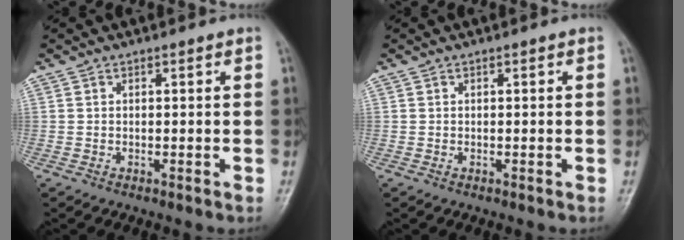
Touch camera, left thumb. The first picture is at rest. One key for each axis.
{"total": 0.0}